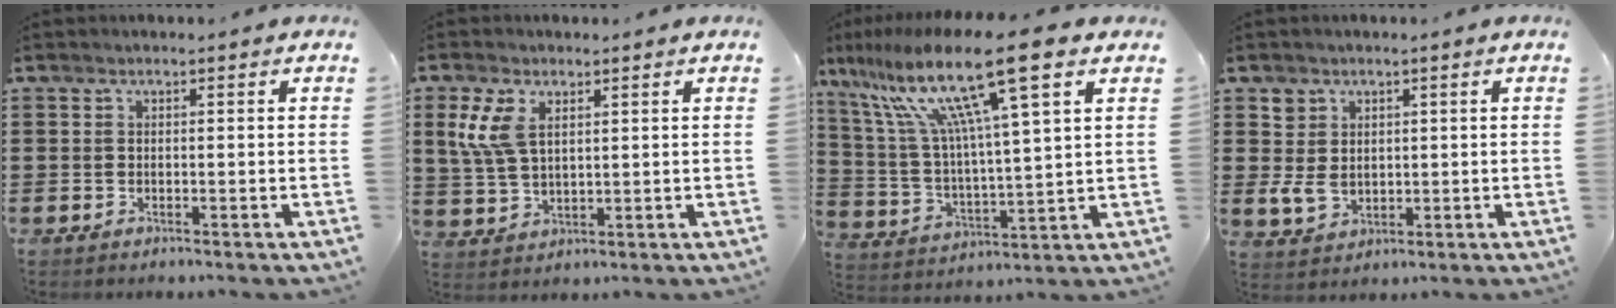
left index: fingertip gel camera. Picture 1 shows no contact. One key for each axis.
{"total": 6.7, "fx": 2.7, "fy": 3.5, "fz": 5.0, "tx": -0.122, "ty": 0.003, "tz": 0.046}
{"total": 15.8, "fx": 10.1, "fy": 1.5, "fz": 12.1, "tx": -0.257, "ty": -0.043, "tz": 0.162}
{"total": 4.4, "fx": 0.8, "fy": 3.7, "fz": 2.3, "tx": -0.059, "ty": 0.006, "tz": 0.016}